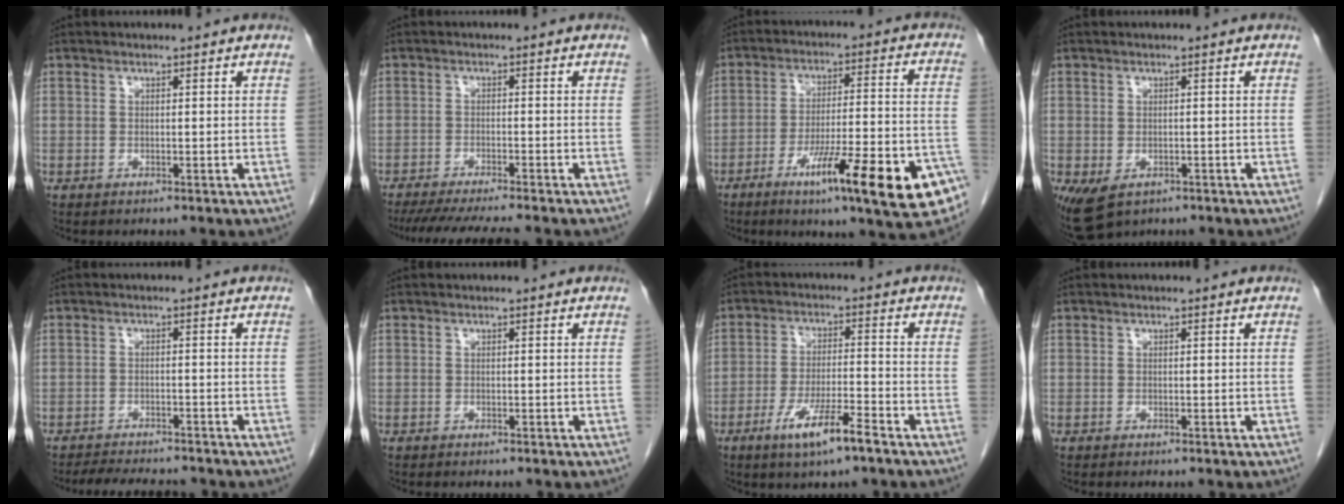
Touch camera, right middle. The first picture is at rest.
{"total": 10.3, "force": [-9.0, 0.0, 4.9], "torque": [-0.062, -0.021, -0.138]}
{"total": 18.3, "force": [-9.7, 1.7, 15.5], "torque": [-0.185, -0.004, -0.140]}
{"total": 4.8, "force": [-2.5, 3.2, 2.6], "torque": [-0.042, -0.008, -0.032]}
{"total": 8.1, "force": [-7.5, 1.6, 2.7], "torque": [-0.041, -0.004, -0.106]}
{"total": 0.9, "force": [-0.8, 0.2, 0.3], "torque": [-0.008, -0.002, -0.010]}
{"total": 7.7, "force": [-4.8, 0.6, 6.0], "torque": [-0.114, -0.011, -0.085]}
{"total": 0.6, "force": [-0.5, 0.1, 0.2], "torque": [-0.006, -0.002, -0.009]}